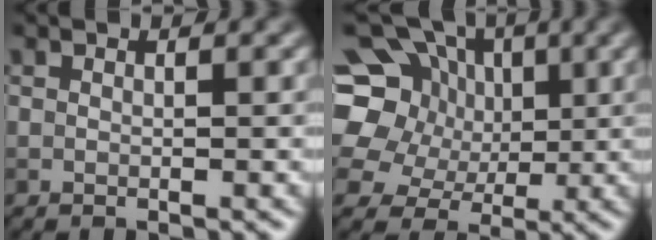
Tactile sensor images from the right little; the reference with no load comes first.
{"total": 12.1, "force": [2.3, 10.5, 5.5], "torque": [-0.126, 0.033, 0.017]}